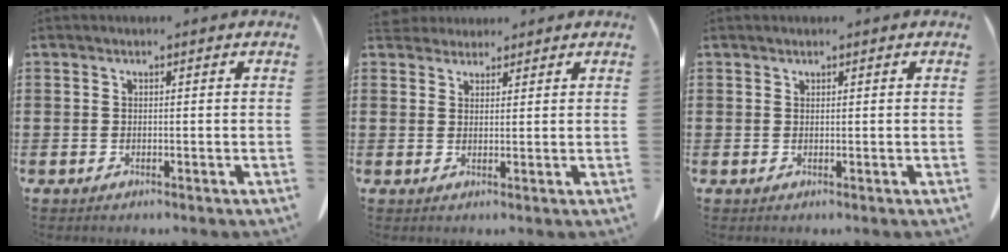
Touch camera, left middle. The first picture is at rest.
{"total": 3.0, "force": [2.8, 0.9, 0.3], "torque": [-0.013, -0.004, 0.056]}
{"total": 0.5, "force": [0.5, 0.1, 0.0], "torque": [-0.003, -0.002, 0.011]}